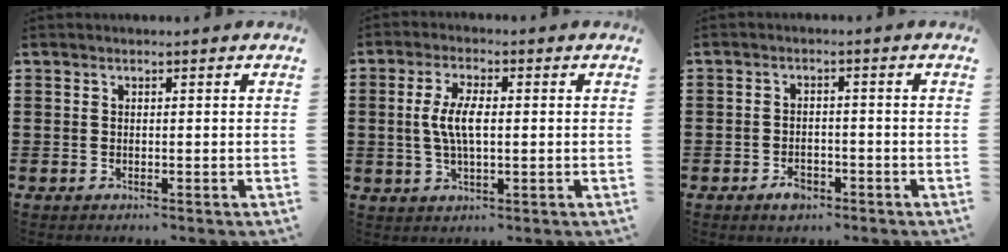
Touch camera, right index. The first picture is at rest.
{"total": 5.7, "force": [0.0, 1.9, 5.4], "torque": [-0.123, -0.005, -0.008]}
{"total": 2.6, "force": [-1.9, 1.4, 1.1], "torque": [-0.022, 0.003, -0.038]}